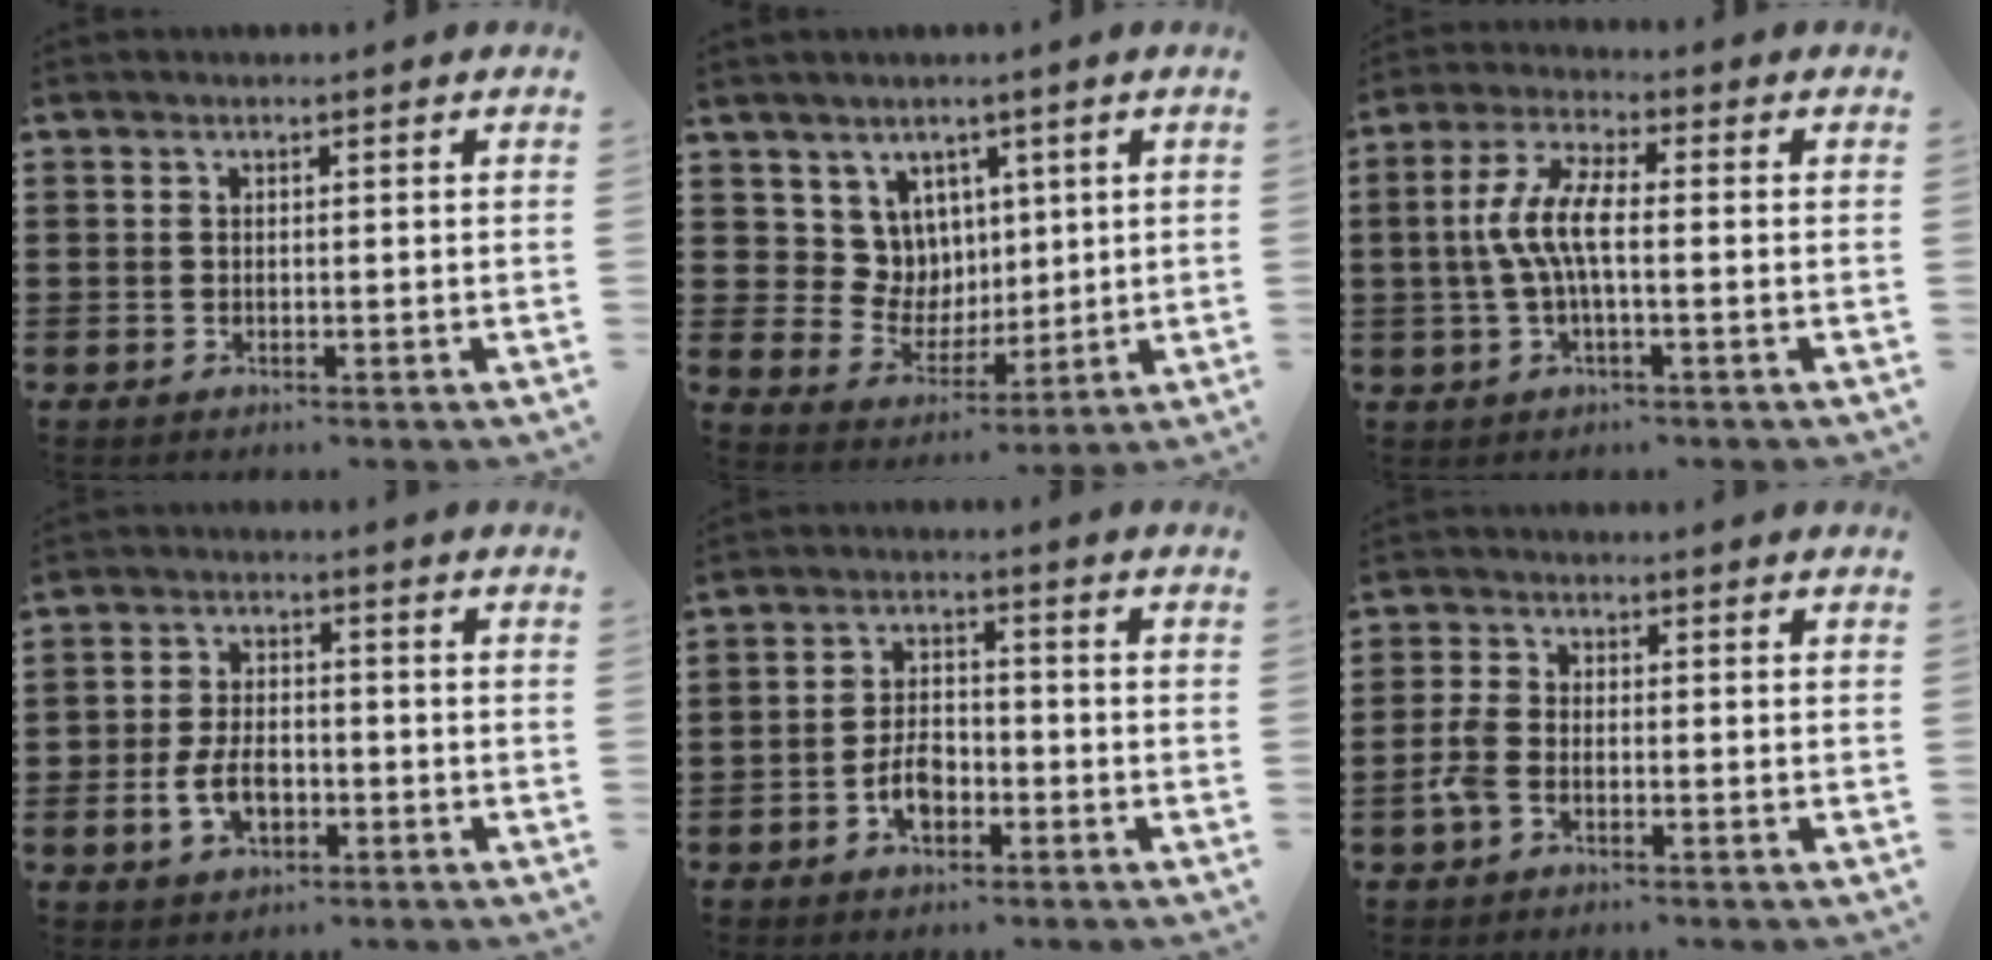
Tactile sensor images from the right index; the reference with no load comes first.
{"total": 7.2, "force": [3.4, 6.3, 0.6], "torque": [-0.054, -0.013, 0.070]}
{"total": 7.1, "force": [-0.6, 2.1, 6.8], "torque": [-0.156, -0.007, -0.022]}
{"total": 5.3, "force": [-2.1, 3.3, 3.5], "torque": [-0.077, 0.005, -0.041]}
{"total": 4.8, "force": [-2.1, 2.7, 3.4], "torque": [-0.073, 0.003, -0.042]}
{"total": 3.5, "force": [-1.7, 1.8, 2.6], "torque": [-0.074, -0.005, -0.039]}